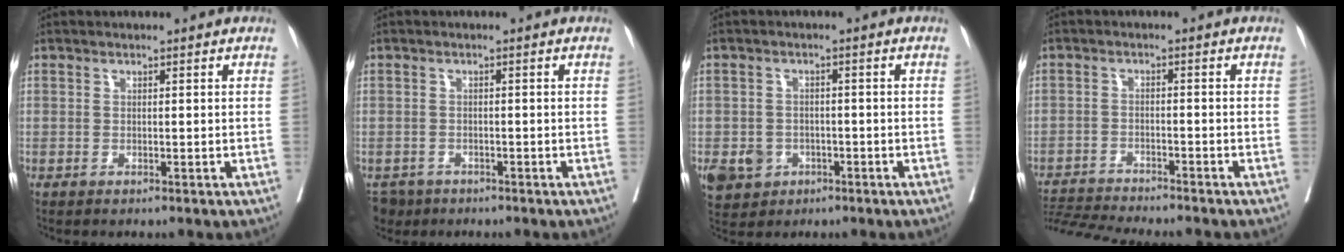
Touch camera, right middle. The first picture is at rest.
{"total": 3.7, "force": [-2.8, 2.4, 0.2], "torque": [0.002, 0.001, -0.047]}
{"total": 6.8, "force": [-2.9, 5.8, 1.9], "torque": [-0.038, 0.004, -0.038]}
{"total": 9.9, "force": [-9.5, -0.5, 2.8], "torque": [-0.042, -0.001, -0.152]}